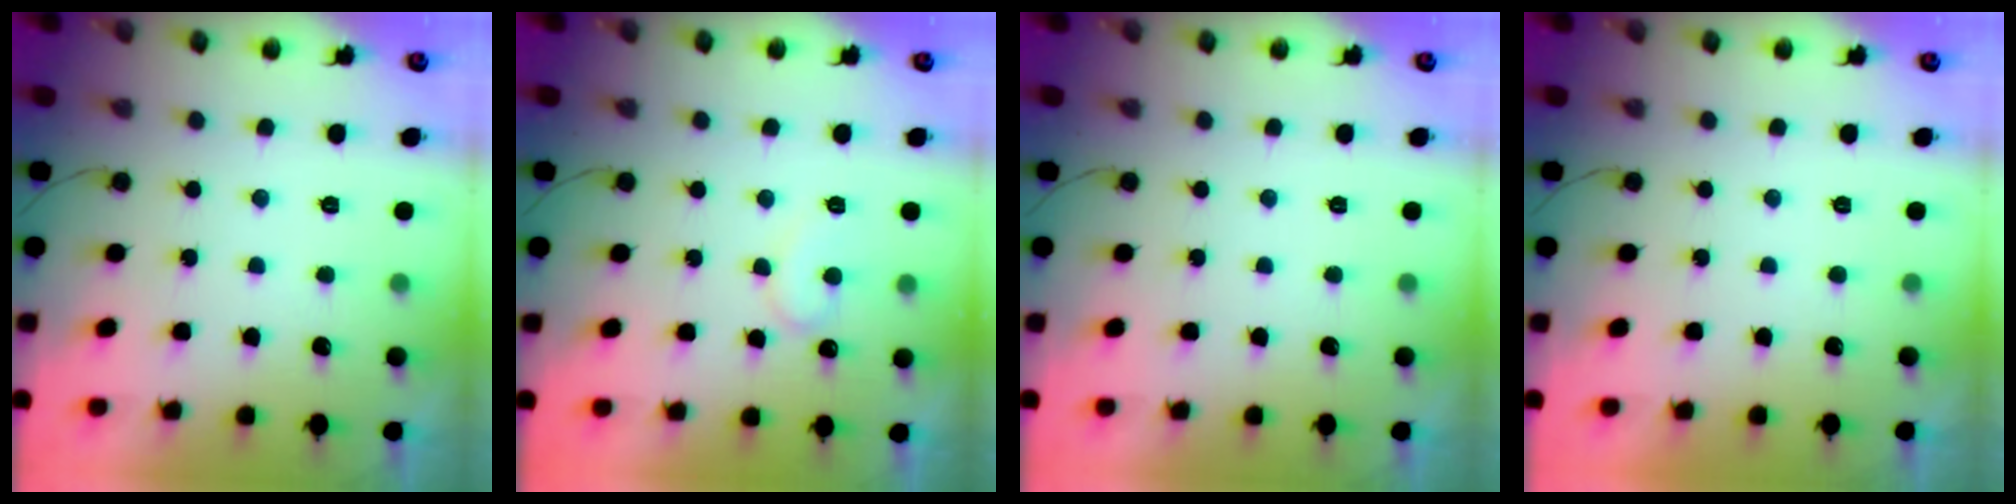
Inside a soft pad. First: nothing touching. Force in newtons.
{"total": 7.5, "press": 7.5, "slide": 0.4}
{"total": 0.0}
{"total": 1.7, "press": 1.7, "slide": 0.1}